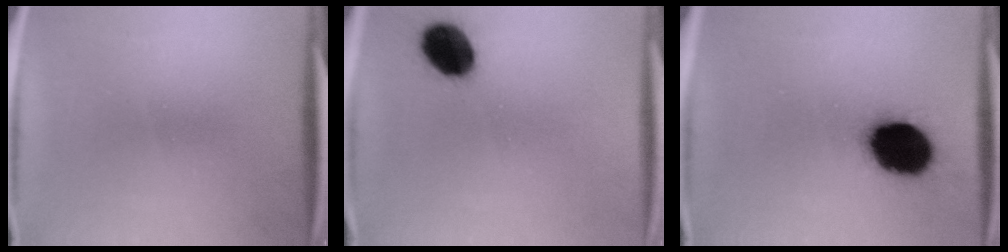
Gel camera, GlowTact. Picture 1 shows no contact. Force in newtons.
{"total": 10.2}
{"total": 18.1}